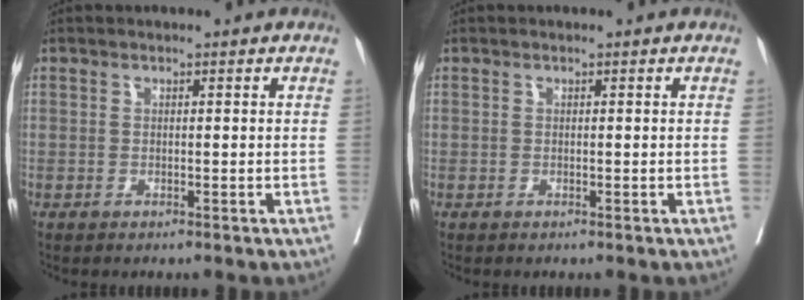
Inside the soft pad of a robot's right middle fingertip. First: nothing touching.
{"total": 0.0}